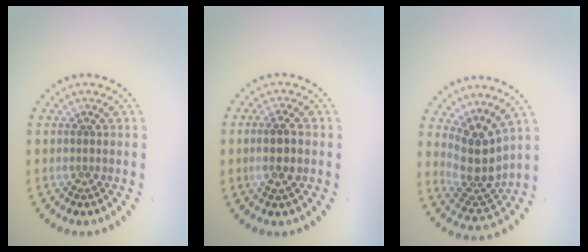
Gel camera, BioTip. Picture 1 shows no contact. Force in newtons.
{"total": 2.6, "press": 2.5, "slide": 0.7}
{"total": 4.3, "press": 3.3, "slide": 2.8}